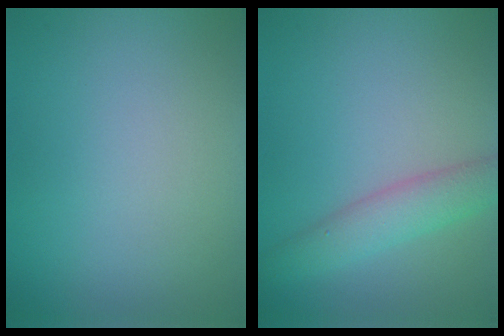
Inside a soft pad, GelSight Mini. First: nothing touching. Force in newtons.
{"total": 3.4, "press": 3.4, "slide": 0.0}